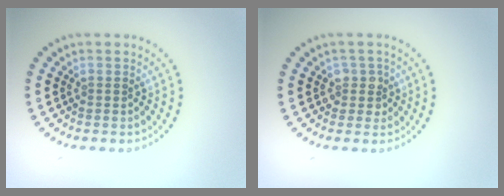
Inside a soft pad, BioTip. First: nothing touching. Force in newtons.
{"total": 1.6, "press": 1.4, "slide": 0.8}